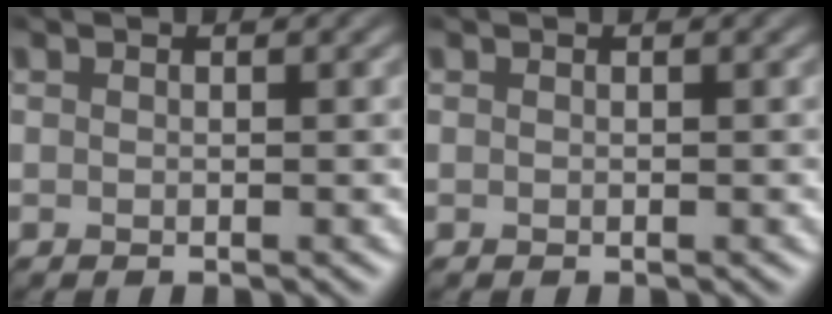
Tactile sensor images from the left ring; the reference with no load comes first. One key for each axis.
{"total": 0.0}